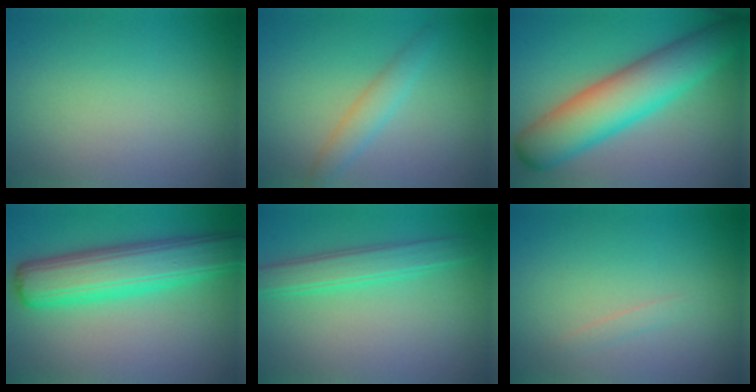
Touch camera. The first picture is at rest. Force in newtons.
{"total": 2.3, "press": 2.3, "slide": 0.0}
{"total": 8.5, "press": 8.5, "slide": 0.2}
{"total": 7.8, "press": 7.8, "slide": 0.2}
{"total": 2.4, "press": 2.4, "slide": 0.2}
{"total": 0.6, "press": 0.6, "slide": 0.0}